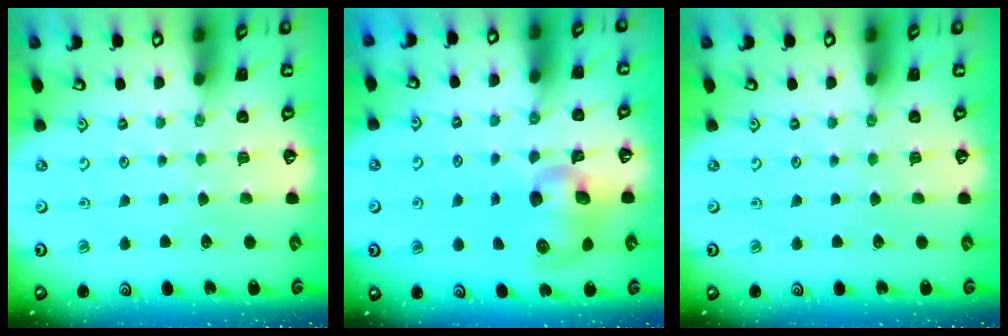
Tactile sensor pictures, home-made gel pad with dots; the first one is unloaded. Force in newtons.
{"total": 10.0, "press": 9.8, "slide": 1.9}
{"total": 0.0}